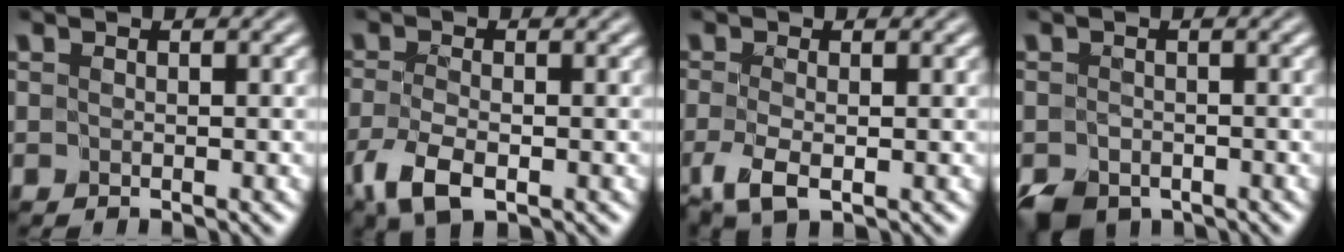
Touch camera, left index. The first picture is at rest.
{"total": 3.7, "force": [-2.0, 1.5, 2.7], "torque": [-0.070, -0.006, -0.042]}
{"total": 2.9, "force": [-1.3, 0.9, 2.4], "torque": [-0.062, -0.008, -0.028]}
{"total": 2.7, "force": [-2.1, 1.5, 0.8], "torque": [-0.012, -0.007, -0.041]}